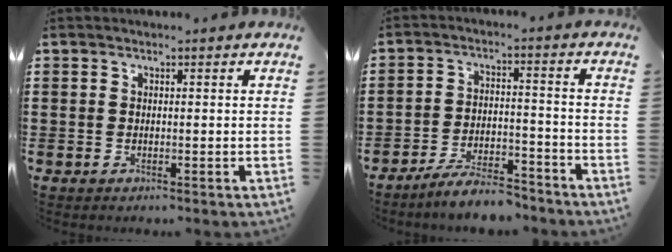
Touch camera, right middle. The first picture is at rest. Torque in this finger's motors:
{"motor_torque": [1.15, -0.31, 0.15, 0.13]}